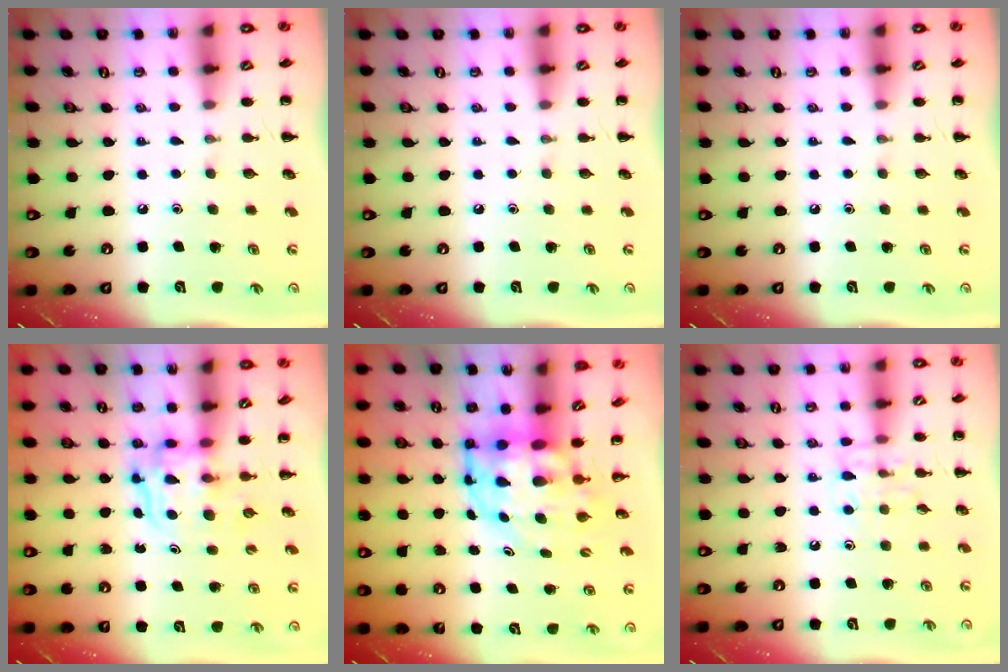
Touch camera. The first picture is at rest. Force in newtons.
{"total": 0.0}
{"total": 0.0}
{"total": 3.4, "press": 3.4, "slide": 0.2}
{"total": 7.1, "press": 6.9, "slide": 1.7}
{"total": 7.7, "press": 7.7, "slide": 0.4}